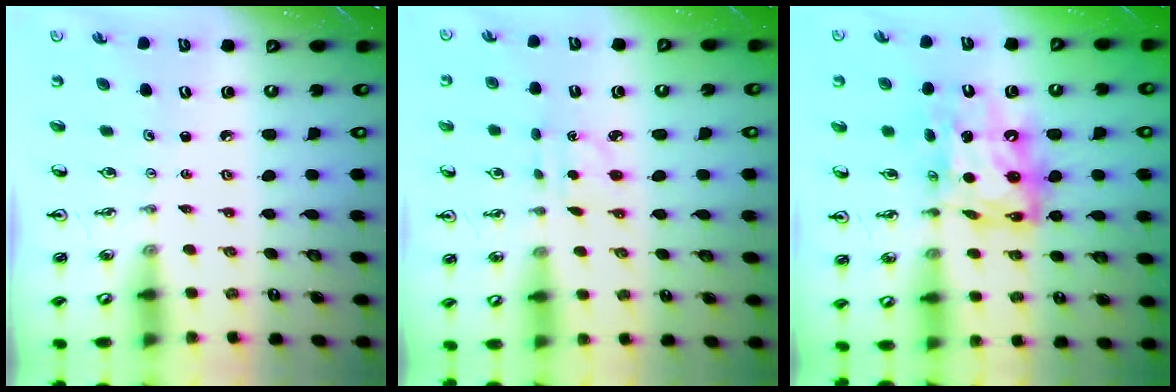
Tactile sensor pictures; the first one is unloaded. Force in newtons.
{"total": 3.3, "press": 3.2, "slide": 0.7}
{"total": 13.2, "press": 13.1, "slide": 1.5}